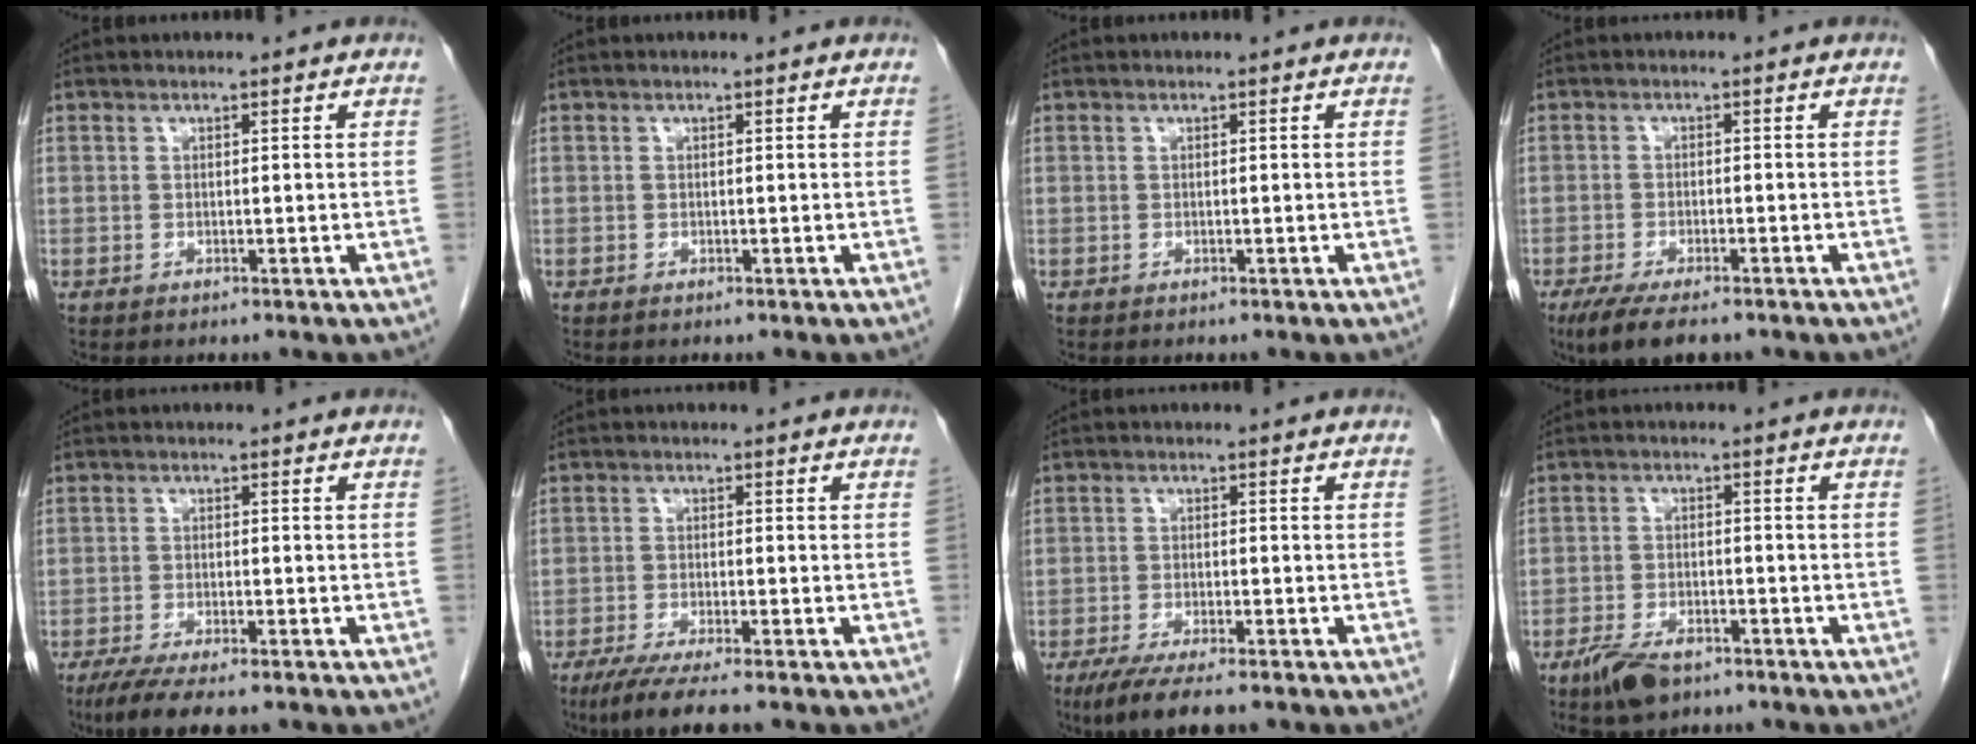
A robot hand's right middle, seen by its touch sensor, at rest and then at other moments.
{"total": 0.0}
{"total": 0.0}
{"total": 7.3, "force": [-5.5, 1.9, 4.5], "torque": [-0.075, -0.016, -0.088]}
{"total": 7.5, "force": [-5.7, 1.4, 4.7], "torque": [-0.077, -0.018, -0.091]}
{"total": 6.0, "force": [-4.5, -0.1, 4.0], "torque": [-0.068, -0.018, -0.076]}
{"total": 7.3, "force": [-5.5, 1.2, 4.7], "torque": [-0.076, -0.018, -0.087]}
{"total": 6.0, "force": [-4.0, 2.5, 3.7], "torque": [-0.072, -0.005, -0.067]}